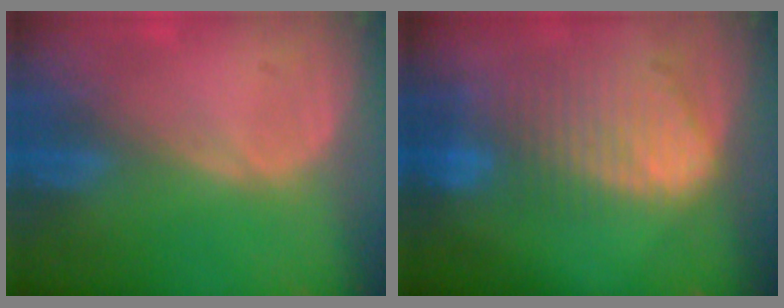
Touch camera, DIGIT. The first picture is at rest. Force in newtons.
{"total": 10.1, "press": 8.5, "slide": 5.4}